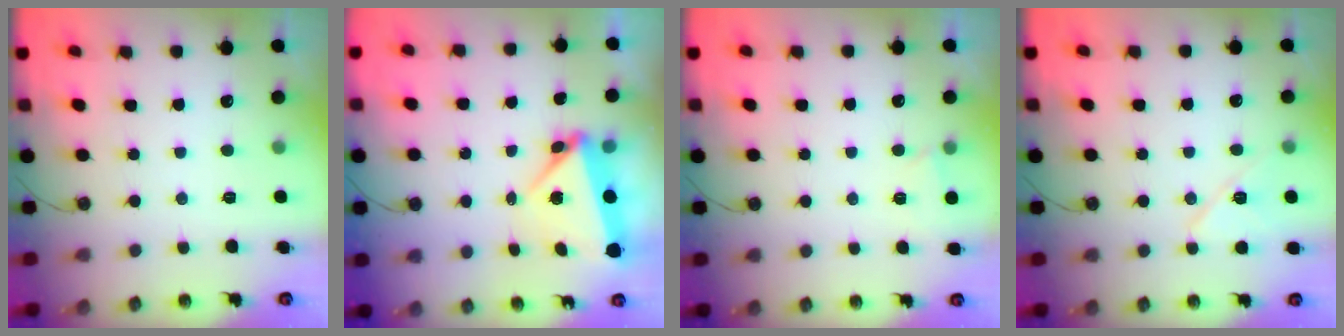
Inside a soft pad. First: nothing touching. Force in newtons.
{"total": 7.7, "press": 4.8, "slide": 6.1}
{"total": 1.7, "press": 1.6, "slide": 0.4}
{"total": 9.0, "press": 8.9, "slide": 1.5}